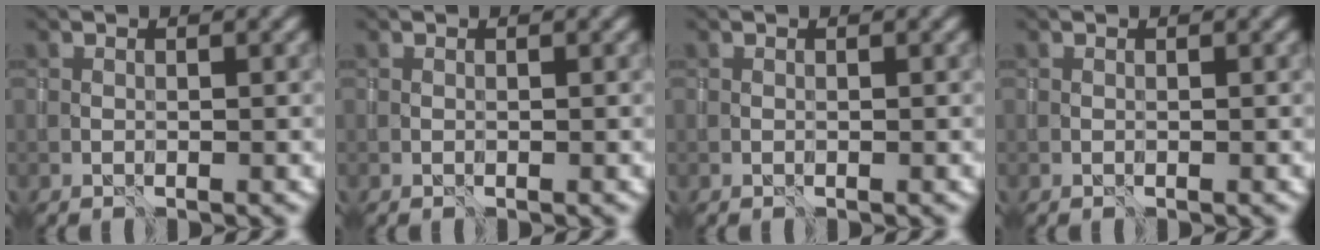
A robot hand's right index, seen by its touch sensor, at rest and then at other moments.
{"total": 0.0}
{"total": 0.0}
{"total": 0.0}